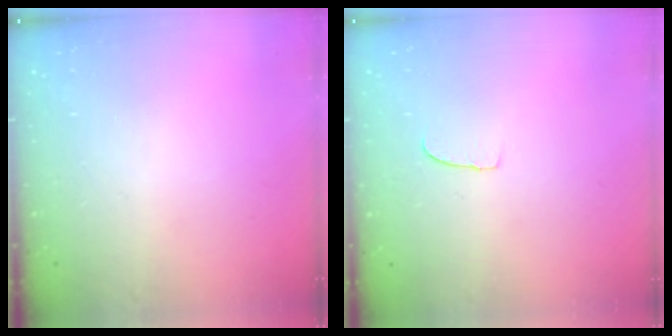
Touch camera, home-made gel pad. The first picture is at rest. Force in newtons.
{"total": 4.2, "press": 4.2, "slide": 0.4}